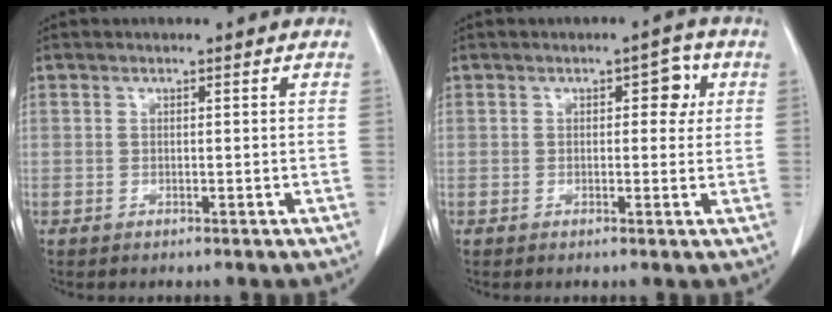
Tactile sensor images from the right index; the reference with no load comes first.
{"total": 3.5, "force": [1.0, 1.9, 2.8], "torque": [-0.028, 0.013, 0.010]}